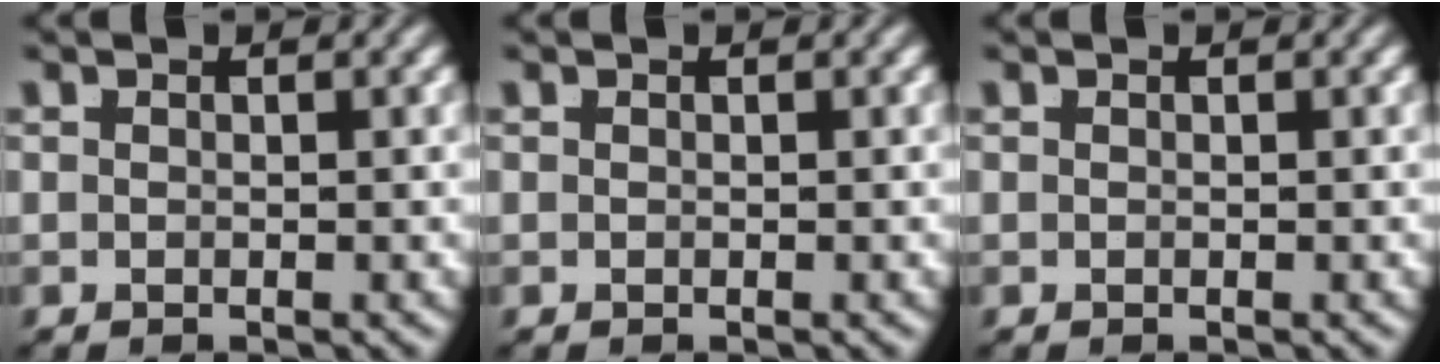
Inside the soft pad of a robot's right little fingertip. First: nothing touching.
{"total": 0.0}
{"total": 0.0}